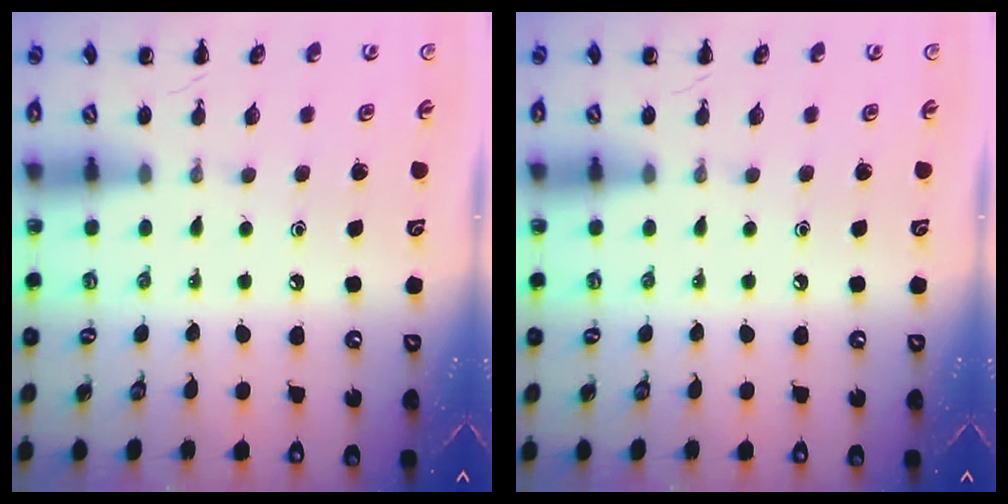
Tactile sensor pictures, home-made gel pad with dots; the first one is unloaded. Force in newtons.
{"total": 0.0}